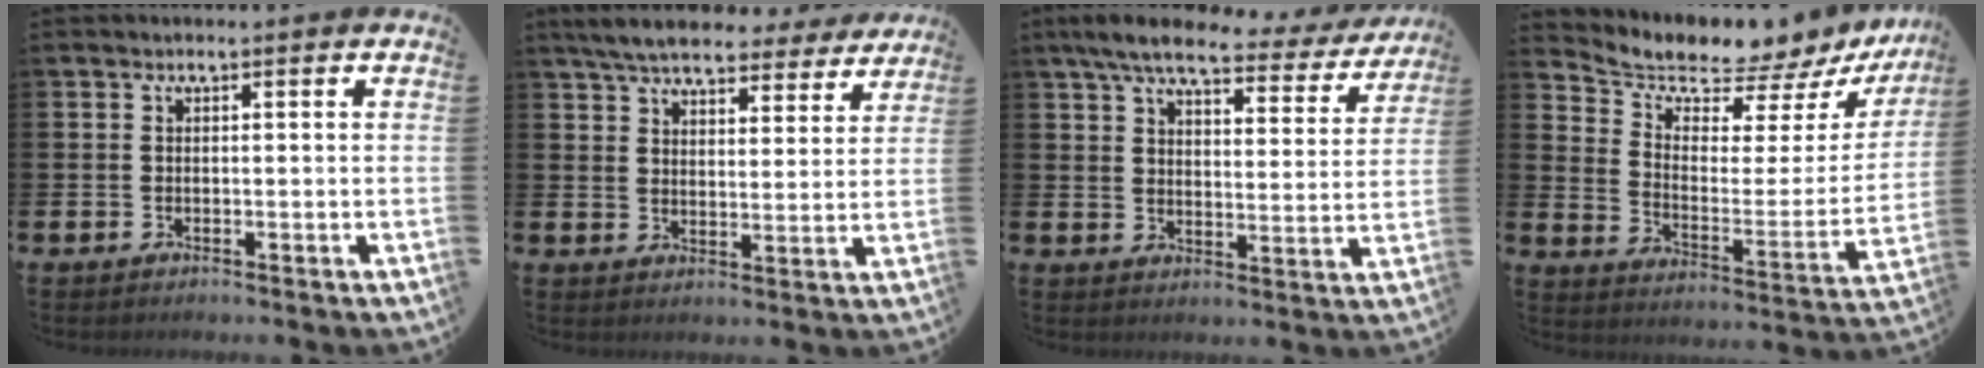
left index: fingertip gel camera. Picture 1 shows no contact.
{"total": 7.0, "force": [6.6, 1.5, 1.8], "torque": [-0.054, -0.032, 0.118]}
{"total": 7.1, "force": [6.1, 1.6, 3.3], "torque": [-0.076, -0.032, 0.101]}
{"total": 6.5, "force": [6.3, 1.5, 0.9], "torque": [-0.051, -0.065, 0.101]}